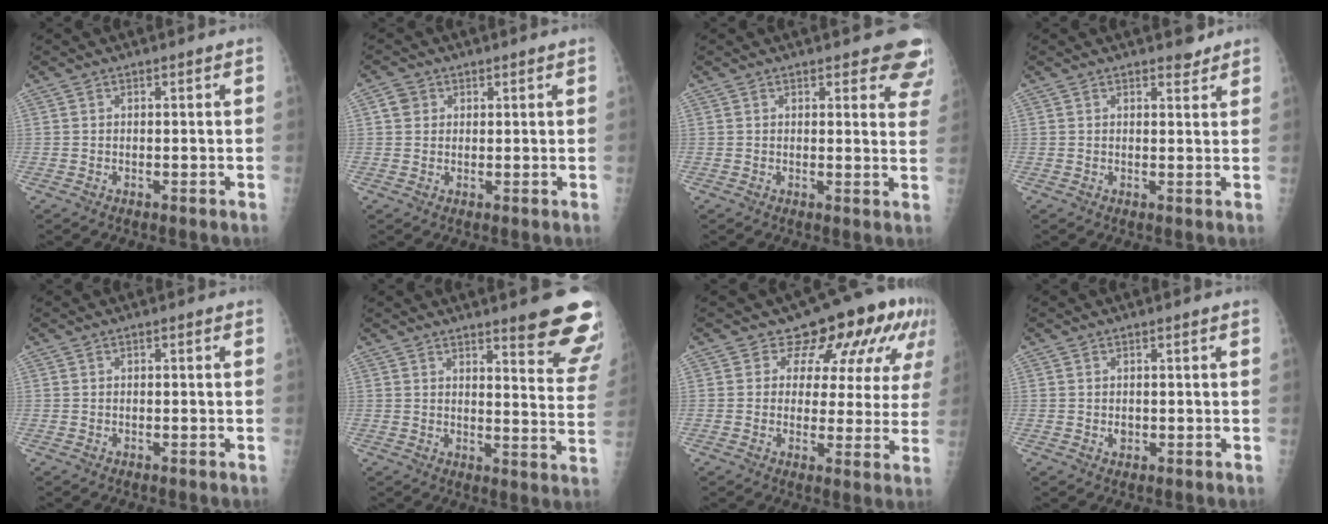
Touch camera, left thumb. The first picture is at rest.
{"total": 2.6, "force": [1.1, 2.2, 0.8], "torque": [-0.002, -0.004, 0.015]}
{"total": 9.0, "force": [7.4, 3.1, 4.1], "torque": [-0.001, -0.032, 0.063]}
{"total": 2.2, "force": [1.9, 0.8, 0.7], "torque": [0.002, -0.014, 0.024]}
{"total": 0.0}
{"total": 14.2, "force": [10.6, 2.5, 9.1], "torque": [-0.077, -0.073, 0.121]}
{"total": 12.8, "force": [7.6, 7.7, 6.9], "torque": [-0.042, -0.031, 0.077]}
{"total": 0.9, "force": [0.1, 0.7, 0.5], "torque": [-0.005, -0.001, 0.004]}